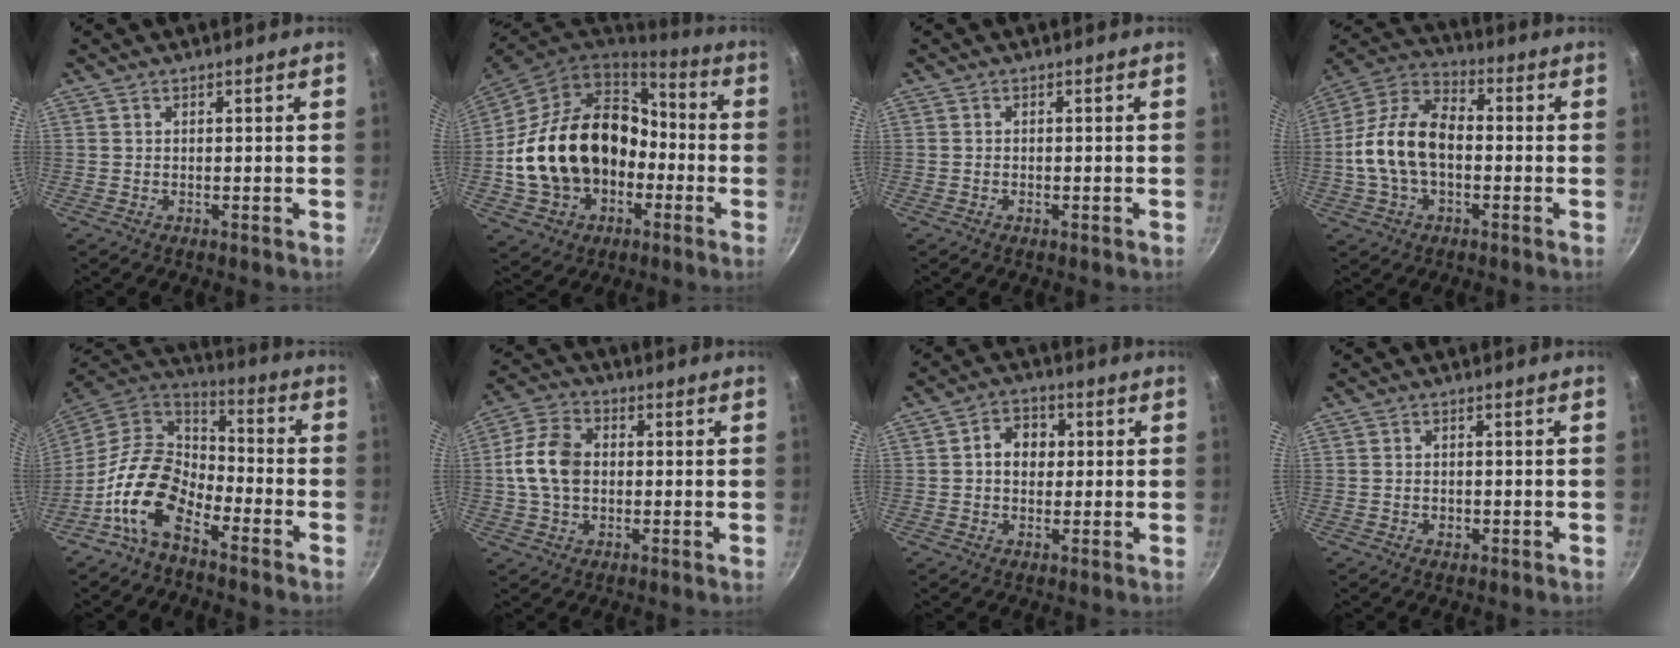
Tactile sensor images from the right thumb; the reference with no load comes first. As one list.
[{"total": 23.2, "force": [-3.4, 17.5, 14.8], "torque": [-0.234, 0.062, -0.037]}, {"total": 0.7, "force": [-0.4, 0.4, 0.5], "torque": [-0.011, 0.003, -0.008]}, {"total": 15.0, "force": [-1.5, 9.3, 11.6], "torque": [-0.193, 0.042, -0.045]}, {"total": 14.0, "force": [-7.2, 8.2, 8.8], "torque": [-0.148, 0.064, -0.156]}, {"total": 10.3, "force": [0.2, 7.2, 7.3], "torque": [-0.127, 0.020, -0.005]}, {"total": 6.1, "force": [0.6, 4.9, 3.6], "torque": [-0.027, 0.011, 0.000]}, {"total": 1.7, "force": [-0.6, 1.3, 1.0], "torque": [-0.016, 0.003, -0.008]}]